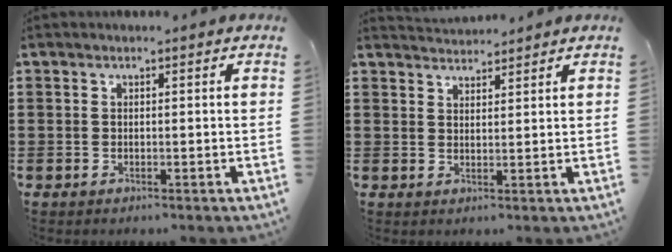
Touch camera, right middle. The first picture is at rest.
{"total": 2.5, "force": [2.5, 0.3, -0.2], "torque": [-0.004, -0.002, 0.048]}